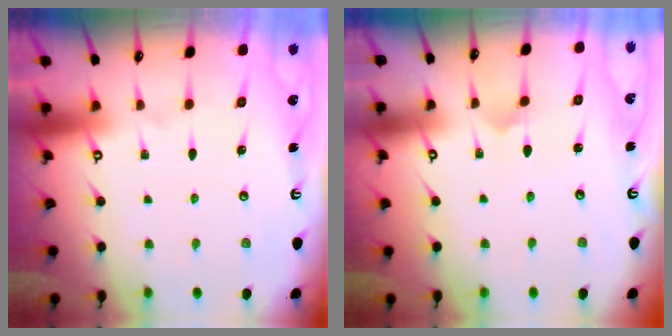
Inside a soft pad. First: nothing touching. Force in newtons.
{"total": 2.0, "press": 2.0, "slide": 0.1}